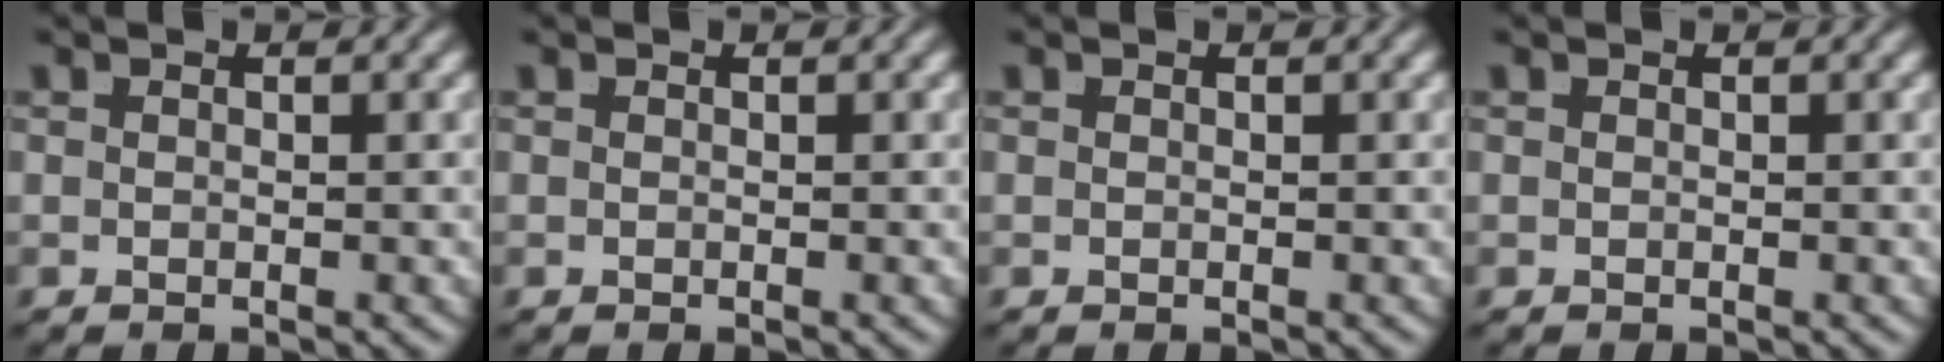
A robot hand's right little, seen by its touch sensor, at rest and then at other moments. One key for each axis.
{"total": 0.0}
{"total": 0.0}
{"total": 0.0}